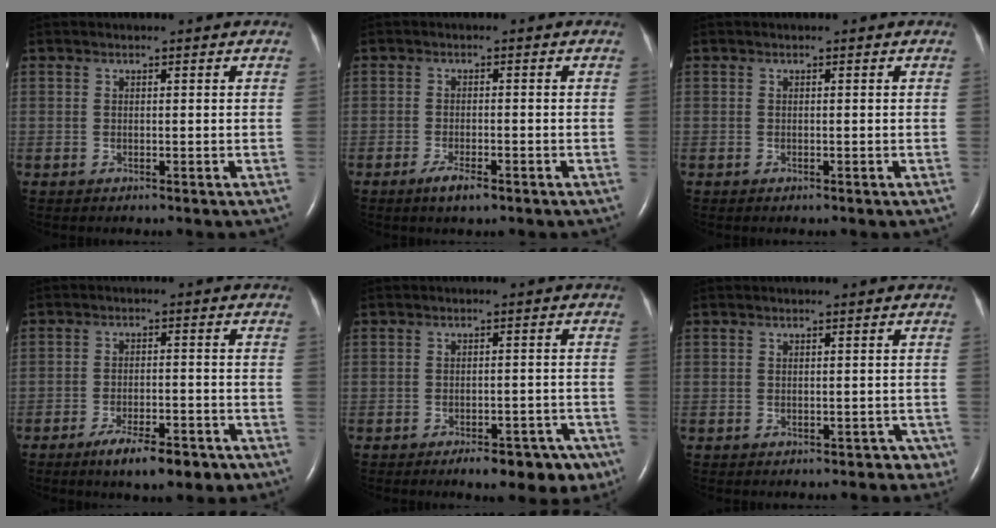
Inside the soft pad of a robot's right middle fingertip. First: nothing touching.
{"total": 2.9, "force": [-1.9, 0.6, 2.1], "torque": [-0.043, -0.003, -0.033]}
{"total": 0.0}
{"total": 7.6, "force": [-5.2, 2.1, 5.1], "torque": [-0.080, -0.005, -0.078]}
{"total": 7.9, "force": [-5.6, 3.3, 4.5], "torque": [-0.033, 0.014, -0.071]}
{"total": 3.3, "force": [-2.2, 2.1, 1.4], "torque": [0.004, 0.007, -0.021]}